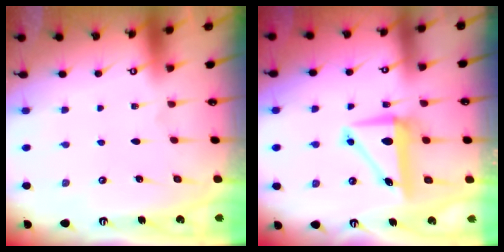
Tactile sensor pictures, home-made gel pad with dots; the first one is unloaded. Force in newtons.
{"total": 7.4, "press": 7.2, "slide": 1.7}